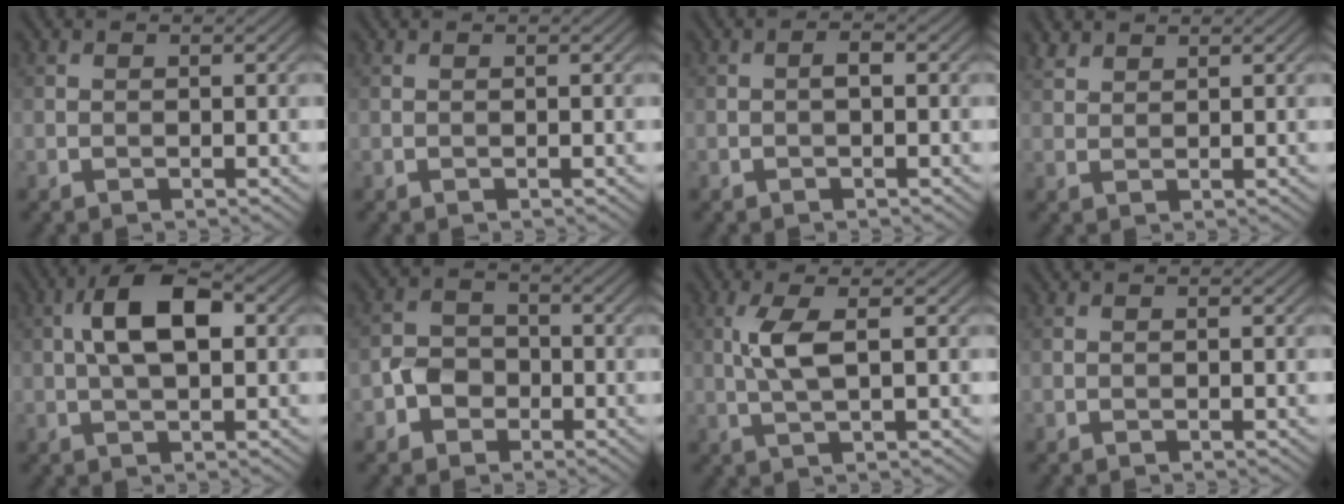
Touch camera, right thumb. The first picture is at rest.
{"total": 0.0}
{"total": 1.1, "force": [-0.2, 0.4, 1.0], "torque": [-0.019, 0.005, -0.005]}
{"total": 2.1, "force": [1.8, 0.9, 0.8], "torque": [-0.022, 0.005, 0.042]}
{"total": 7.7, "force": [1.1, 3.4, 6.8], "torque": [-0.134, 0.016, 0.013]}
{"total": 3.9, "force": [-1.7, 3.1, 1.5], "torque": [-0.029, 0.004, -0.039]}
{"total": 4.5, "force": [0.8, 1.1, 4.3], "torque": [-0.097, 0.005, 0.017]}
{"total": 0.0}